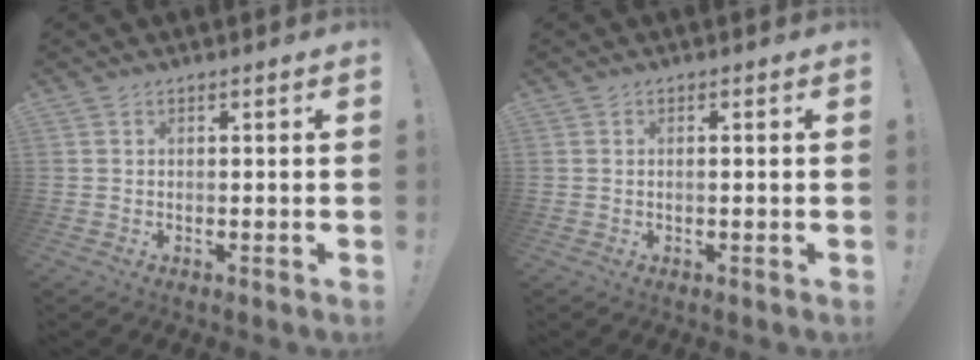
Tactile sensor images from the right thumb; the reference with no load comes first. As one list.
[{"total": 0.7, "force": [-0.2, -0.1, 0.6], "torque": [-0.006, -0.004, -0.005]}]